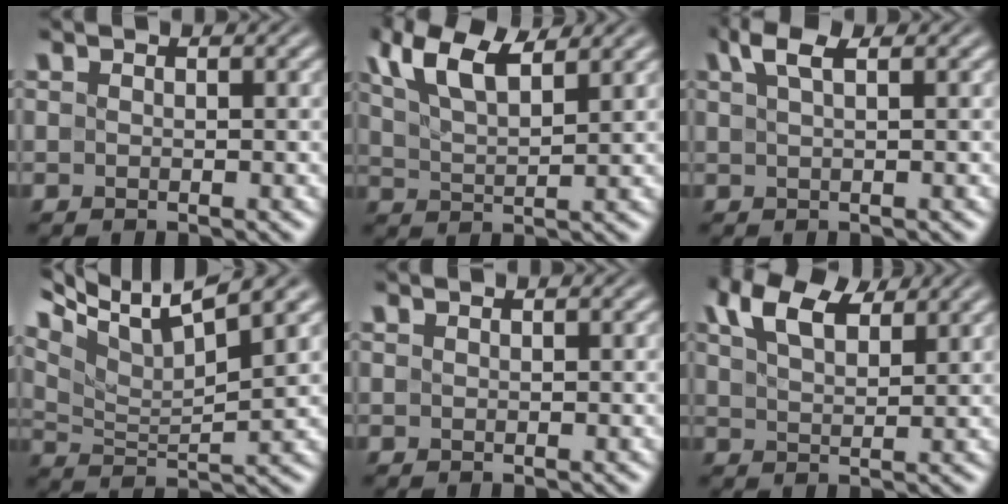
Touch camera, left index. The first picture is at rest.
{"total": 6.6, "force": [4.3, 2.3, 4.5], "torque": [-0.095, 0.015, 0.077]}
{"total": 2.7, "force": [1.5, 0.8, 2.1], "torque": [-0.032, 0.009, 0.026]}
{"total": 8.0, "force": [4.9, 1.7, 6.1], "torque": [-0.116, 0.013, 0.091]}
{"total": 0.0}
{"total": 6.0, "force": [4.0, 2.6, 3.7], "torque": [-0.071, 0.017, 0.074]}